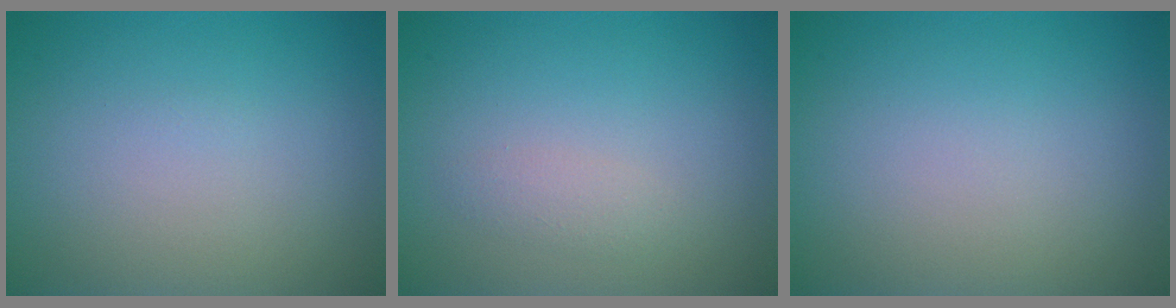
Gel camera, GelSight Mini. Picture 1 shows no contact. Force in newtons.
{"total": 1.1, "press": 1.1, "slide": 0.1}
{"total": 0.0}